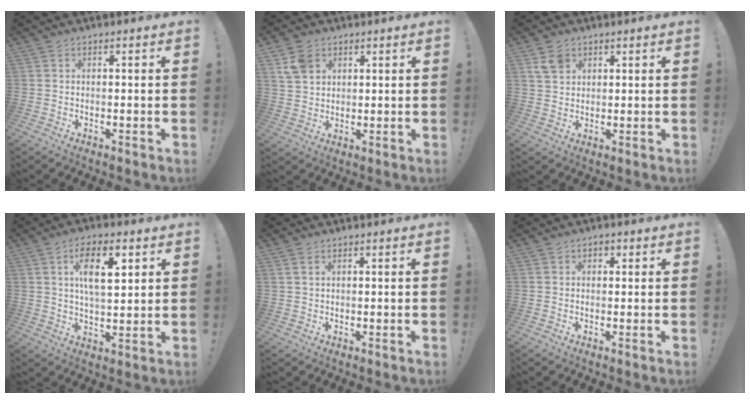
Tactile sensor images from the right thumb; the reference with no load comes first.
{"total": 7.2, "force": [3.7, 5.3, 3.0], "torque": [-0.047, -0.008, 0.075]}
{"total": 5.8, "force": [3.2, 4.1, 2.5], "torque": [-0.043, -0.005, 0.064]}
{"total": 11.7, "force": [4.5, 5.1, 9.5], "torque": [-0.154, 0.001, 0.076]}
{"total": 1.9, "force": [1.0, 1.1, 1.2], "torque": [-0.017, 0.000, 0.018]}
{"total": 1.4, "force": [0.2, 1.2, 0.7], "torque": [-0.012, 0.005, 0.003]}